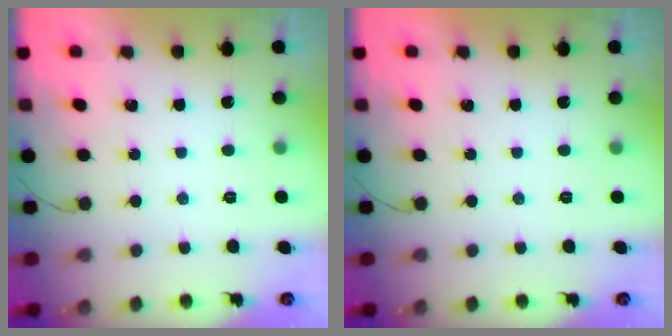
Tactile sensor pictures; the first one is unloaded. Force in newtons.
{"total": 0.0}